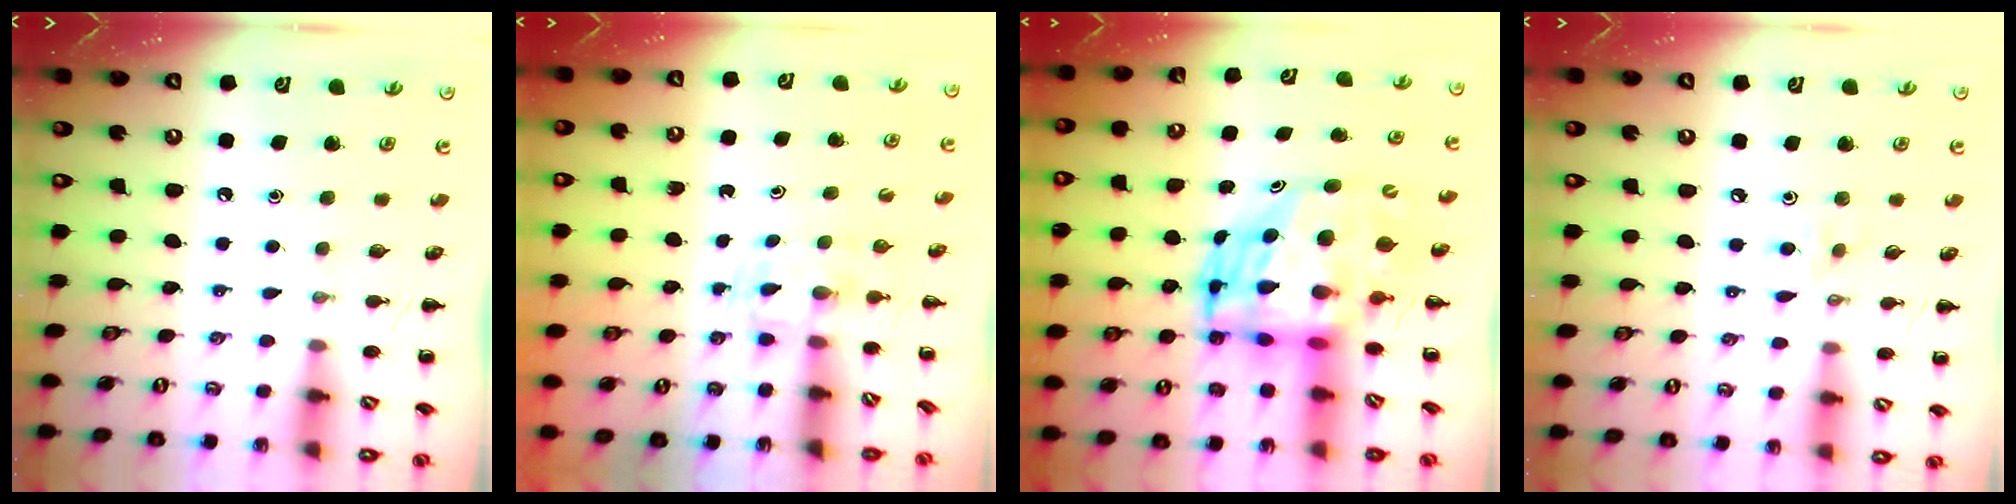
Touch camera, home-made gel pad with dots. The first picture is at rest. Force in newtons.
{"total": 3.0, "press": 2.8, "slide": 1.1}
{"total": 8.6, "press": 8.3, "slide": 2.2}
{"total": 3.8, "press": 3.5, "slide": 1.3}